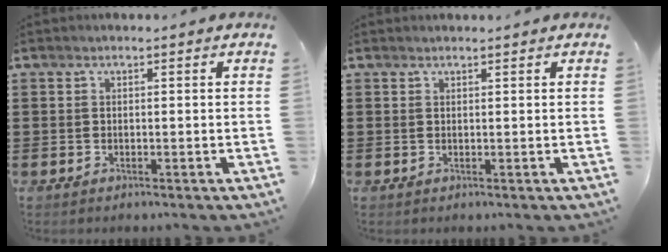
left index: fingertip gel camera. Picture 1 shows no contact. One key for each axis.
{"total": 0.7, "fx": 0.6, "fy": -0.1, "fz": 0.2, "tx": -0.006, "ty": -0.002, "tz": 0.013}